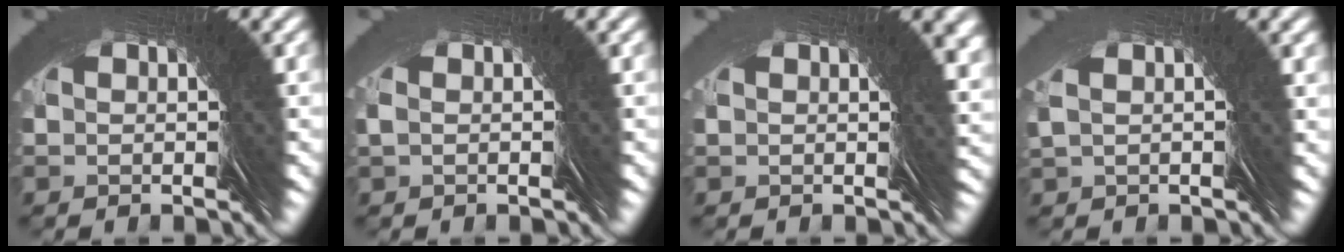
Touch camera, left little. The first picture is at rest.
{"total": 0.8, "force": [0.4, -0.6, -0.2], "torque": [0.015, 0.018, -0.001]}
{"total": 3.3, "force": [0.3, -2.7, -1.8], "torque": [0.034, 0.016, 0.003]}
{"total": 2.1, "force": [0.8, -1.8, -0.7], "torque": [0.017, 0.024, 0.006]}